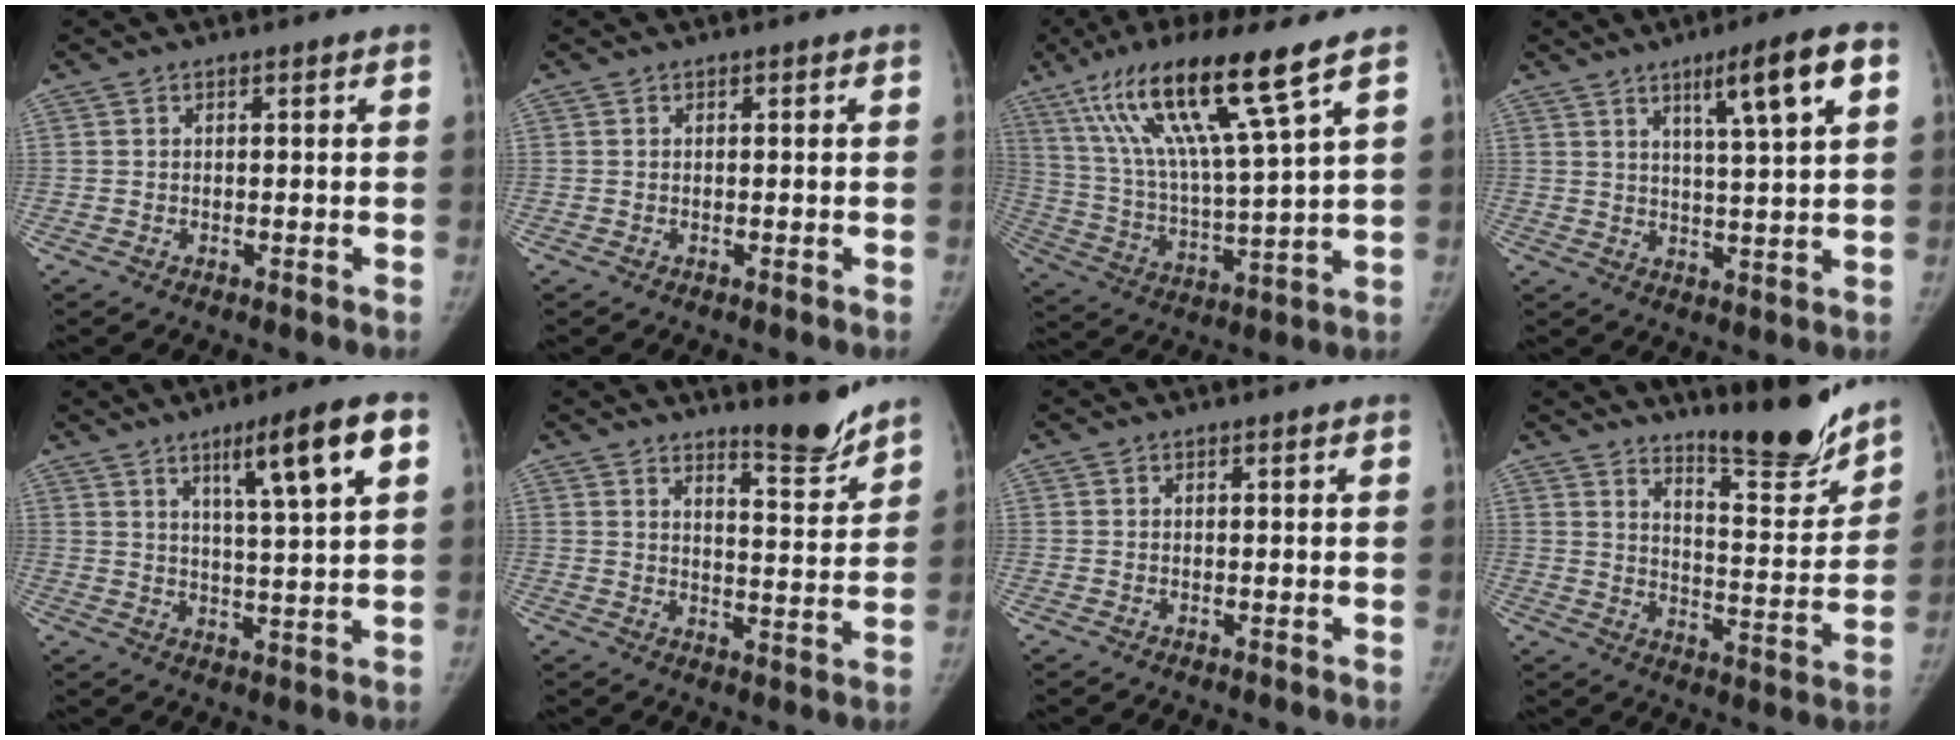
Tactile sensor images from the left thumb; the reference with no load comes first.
{"total": 0.0}
{"total": 19.4, "force": [11.3, 1.3, 15.7], "torque": [-0.291, -0.041, 0.208]}
{"total": 10.2, "force": [4.7, 0.8, 9.0], "torque": [-0.139, -0.013, 0.073]}
{"total": 11.5, "force": [5.5, 1.0, 10.1], "torque": [-0.155, -0.017, 0.085]}
{"total": 7.4, "force": [6.6, 0.9, 3.2], "torque": [-0.028, -0.064, 0.102]}
{"total": 0.0}
{"total": 13.7, "force": [11.7, 2.2, 6.6], "torque": [-0.066, -0.101, 0.184]}